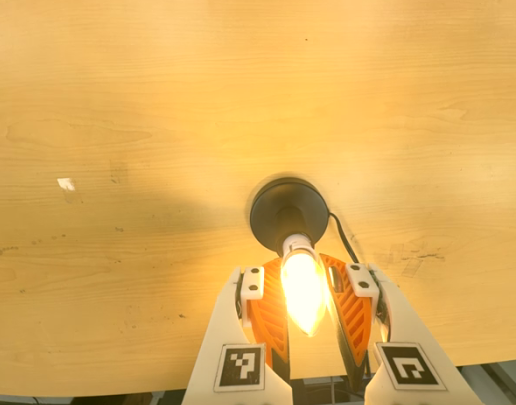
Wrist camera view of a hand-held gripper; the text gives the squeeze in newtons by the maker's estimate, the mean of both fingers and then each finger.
{"total": 13.4, "left": 12.5, "right": 14.2}